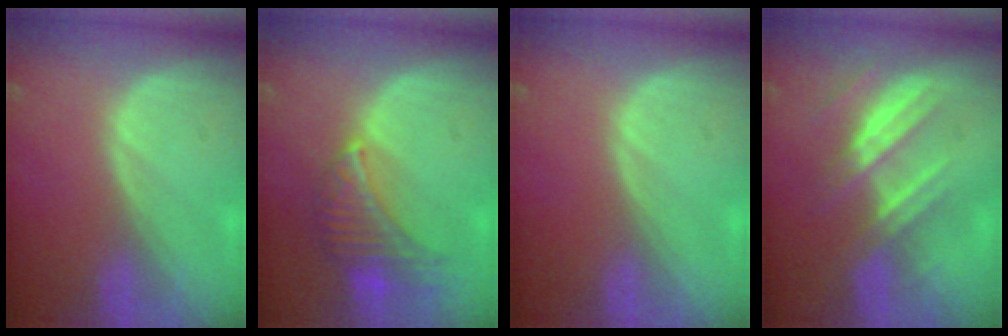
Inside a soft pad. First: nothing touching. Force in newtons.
{"total": 7.9, "press": 7.1, "slide": 3.4}
{"total": 0.0}
{"total": 7.4, "press": 6.8, "slide": 2.8}